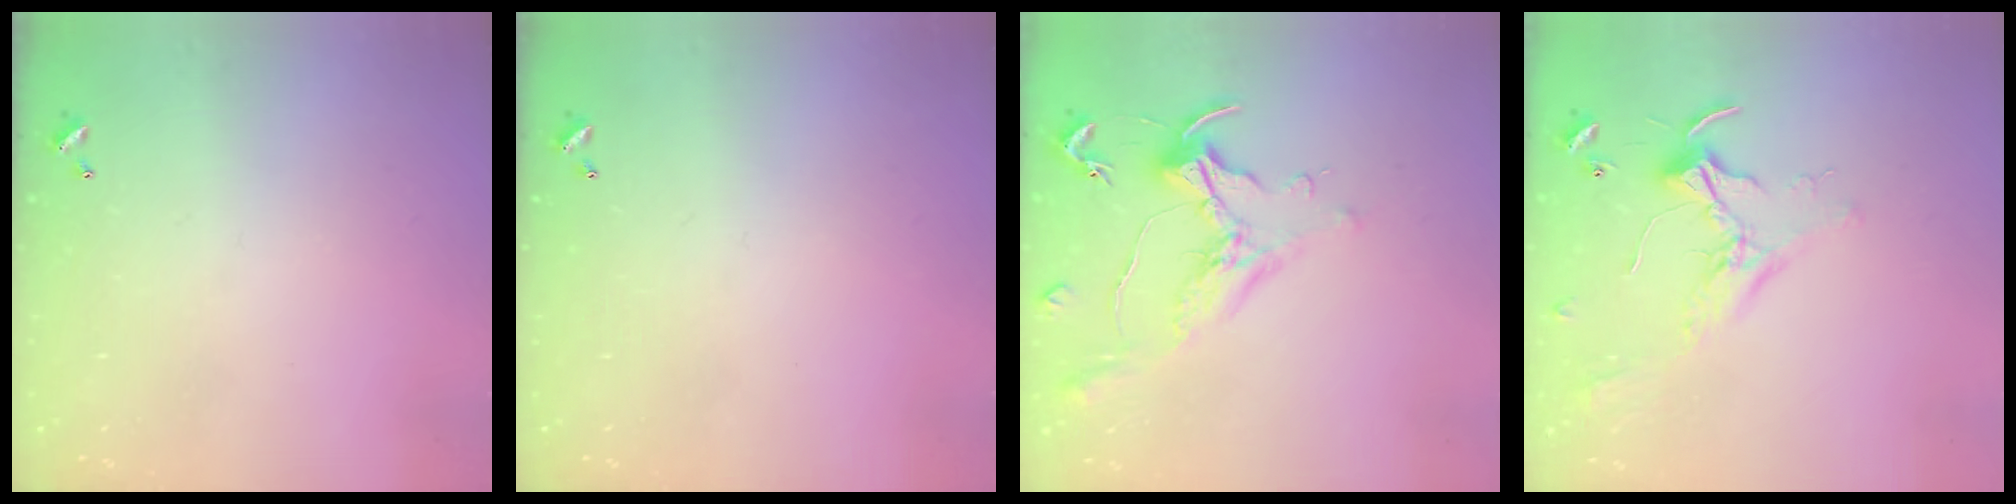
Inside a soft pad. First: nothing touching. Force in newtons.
{"total": 0.0}
{"total": 1.3, "press": 1.1, "slide": 0.6}
{"total": 2.5, "press": 2.5, "slide": 0.5}